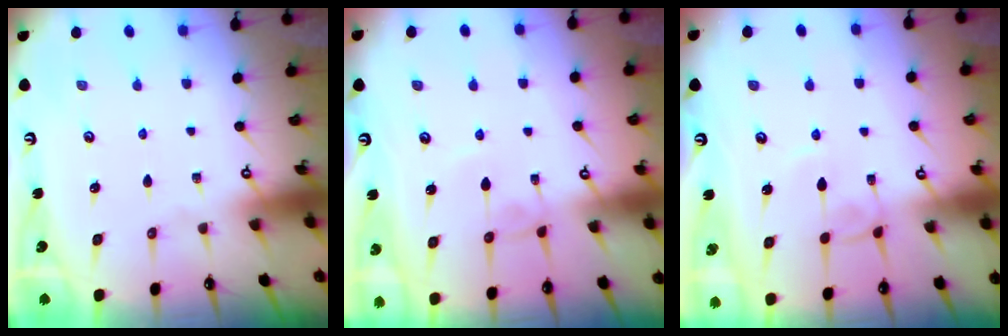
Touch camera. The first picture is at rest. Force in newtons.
{"total": 3.1, "press": 3.1, "slide": 0.1}
{"total": 2.7, "press": 2.7, "slide": 0.2}